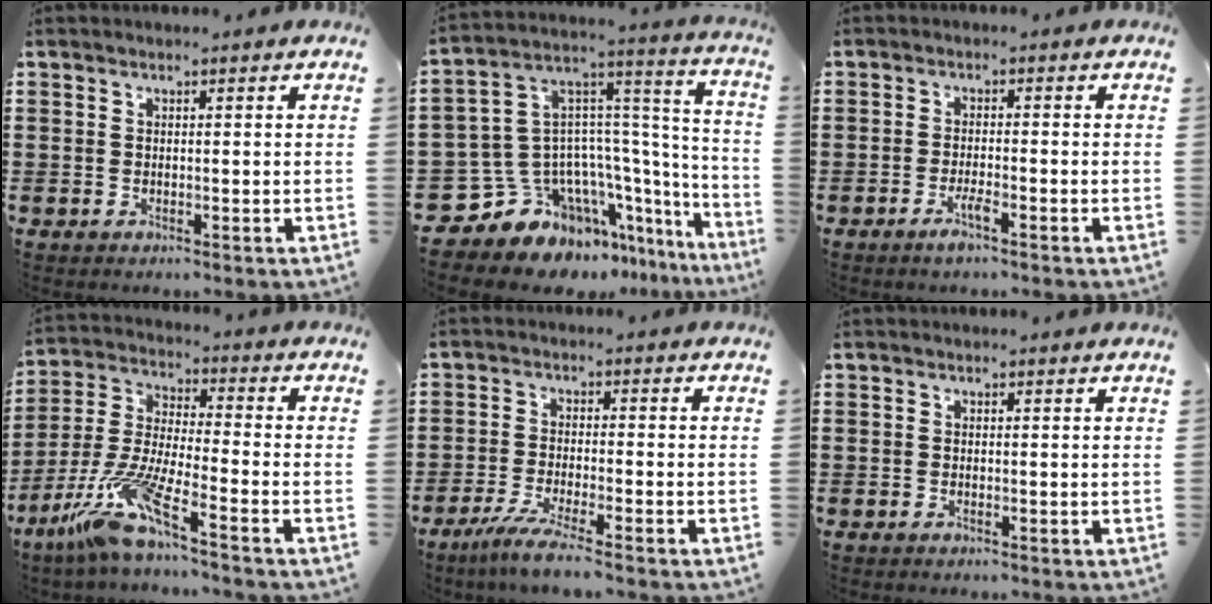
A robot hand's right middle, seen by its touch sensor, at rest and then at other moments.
{"total": 10.6, "force": [-7.1, 7.2, 3.2], "torque": [-0.107, -0.013, -0.130]}
{"total": 2.7, "force": [-1.6, 0.3, 2.1], "torque": [-0.044, -0.002, -0.031]}
{"total": 9.6, "force": [-6.7, 0.3, 6.9], "torque": [-0.175, -0.024, -0.143]}
{"total": 4.6, "force": [-3.6, -0.2, 2.9], "torque": [-0.068, -0.018, -0.070]}
{"total": 0.0}